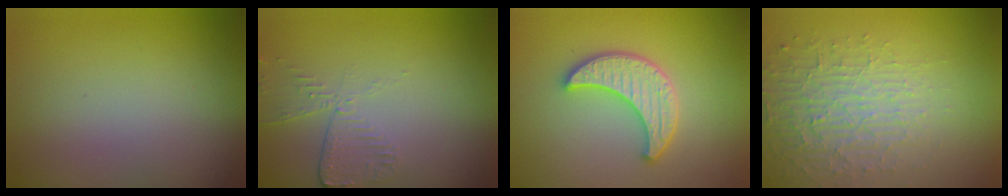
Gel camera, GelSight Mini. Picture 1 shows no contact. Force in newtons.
{"total": 2.7, "press": 2.4, "slide": 1.2}
{"total": 3.8, "press": 3.6, "slide": 1.0}
{"total": 3.6, "press": 3.3, "slide": 1.6}